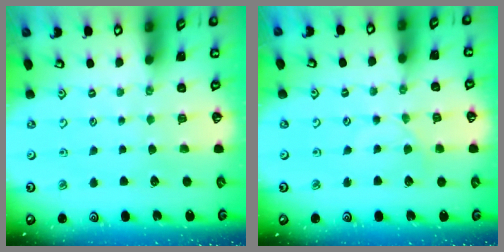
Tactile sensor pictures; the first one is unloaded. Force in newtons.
{"total": 1.5, "press": 1.5, "slide": 0.4}